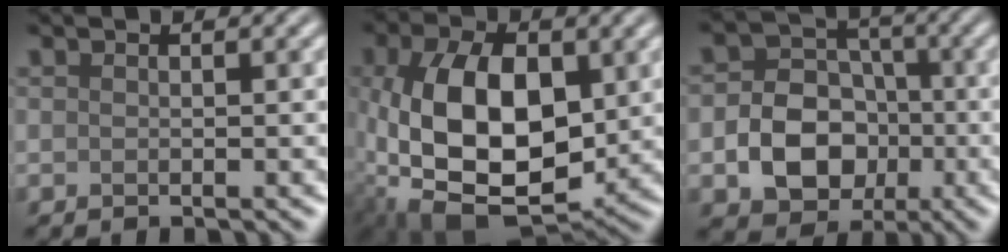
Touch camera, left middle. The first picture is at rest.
{"total": 12.7, "force": [0.0, 7.9, 9.9], "torque": [-0.196, -0.008, 0.011]}
{"total": 7.0, "force": [-1.9, 5.6, 3.8], "torque": [-0.046, -0.002, -0.045]}